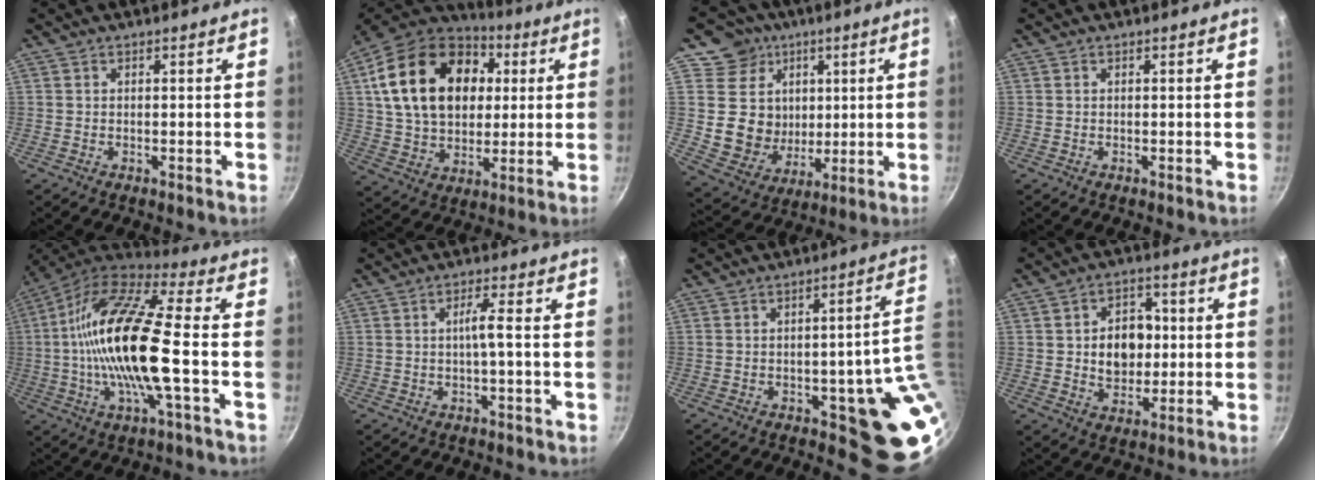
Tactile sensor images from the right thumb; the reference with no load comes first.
{"total": 25.3, "force": [5.9, 17.7, 17.1], "torque": [-0.281, 0.010, 0.098]}
{"total": 14.6, "force": [4.1, 13.2, 4.7], "torque": [-0.050, -0.021, 0.079]}
{"total": 0.0}
{"total": 21.6, "force": [-2.0, 5.8, 20.7], "torque": [-0.394, 0.029, -0.052]}
{"total": 3.2, "force": [-0.4, 0.0, 3.2], "torque": [-0.066, 0.009, -0.007]}
{"total": 14.0, "force": [-1.5, 5.0, 13.0], "torque": [-0.095, 0.003, -0.016]}
{"total": 10.1, "force": [0.5, 7.7, 6.5], "torque": [-0.060, 0.004, 0.009]}